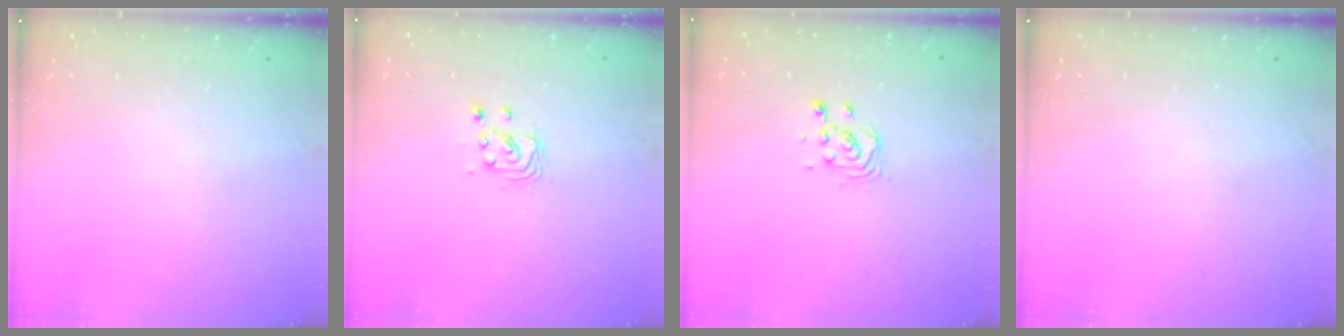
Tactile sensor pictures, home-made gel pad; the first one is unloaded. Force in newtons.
{"total": 2.8, "press": 2.8, "slide": 0.2}
{"total": 3.7, "press": 3.7, "slide": 0.3}
{"total": 0.0}